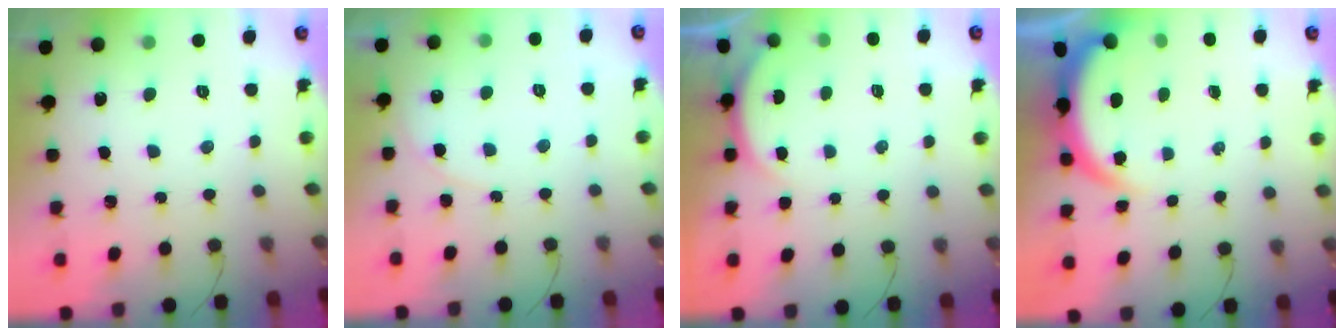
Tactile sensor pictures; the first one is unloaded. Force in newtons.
{"total": 3.9, "press": 3.9, "slide": 0.3}
{"total": 2.3, "press": 2.2, "slide": 0.6}
{"total": 4.2, "press": 4.0, "slide": 1.3}